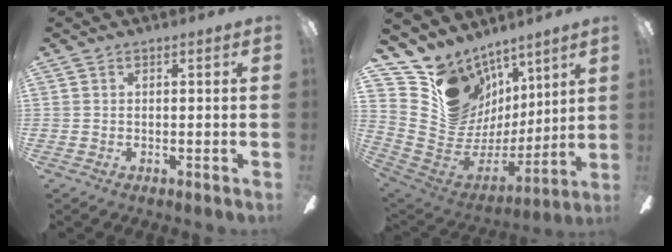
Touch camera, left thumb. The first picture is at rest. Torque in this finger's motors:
{"motor_torque": [0.24, 0.25, -0.15, -0.29, 0.04]}